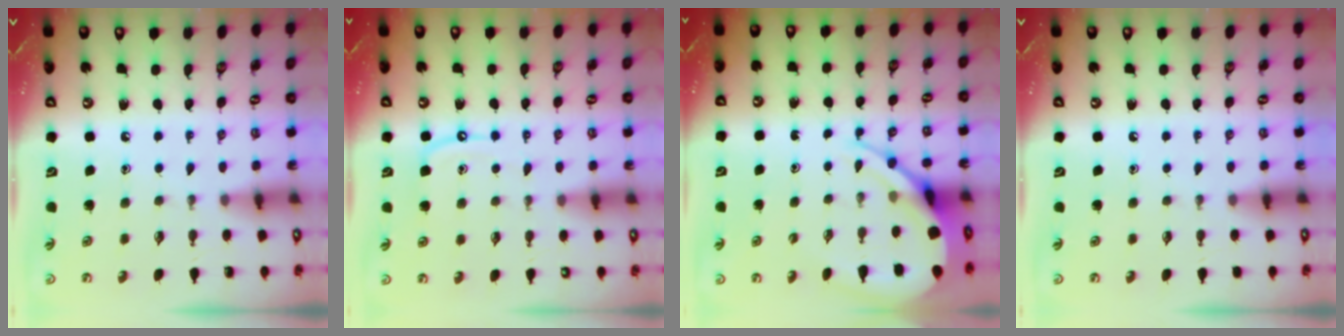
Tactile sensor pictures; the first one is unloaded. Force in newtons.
{"total": 6.4, "press": 6.4, "slide": 0.7}
{"total": 8.8, "press": 8.7, "slide": 0.9}
{"total": 0.0}